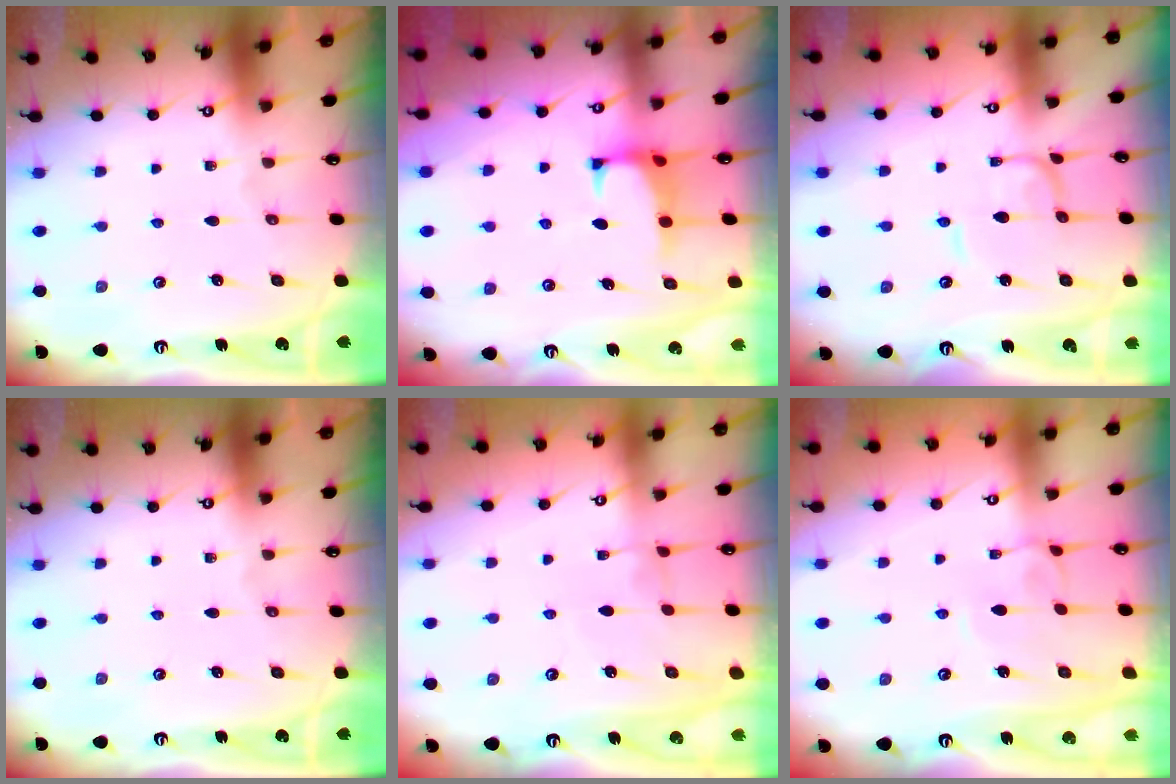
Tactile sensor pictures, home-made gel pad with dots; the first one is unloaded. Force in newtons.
{"total": 1.4, "press": 1.3, "slide": 0.5}
{"total": 1.7, "press": 1.7, "slide": 0.2}
{"total": 0.0}
{"total": 2.4, "press": 2.4, "slide": 0.3}
{"total": 1.7, "press": 1.7, "slide": 0.4}